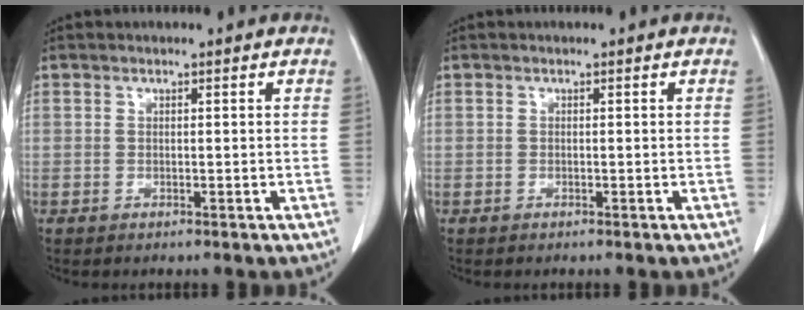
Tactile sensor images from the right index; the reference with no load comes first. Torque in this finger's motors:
{"motor_torque": [0.05, -0.02, 0.02, 0.01]}